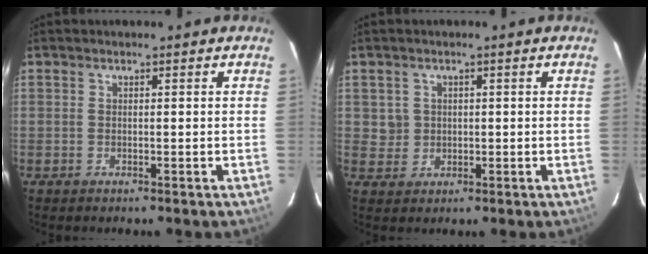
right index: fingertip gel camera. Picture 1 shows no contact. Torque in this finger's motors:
{"motor_torque": [0.08, 0.03, 0.08, 0.00]}